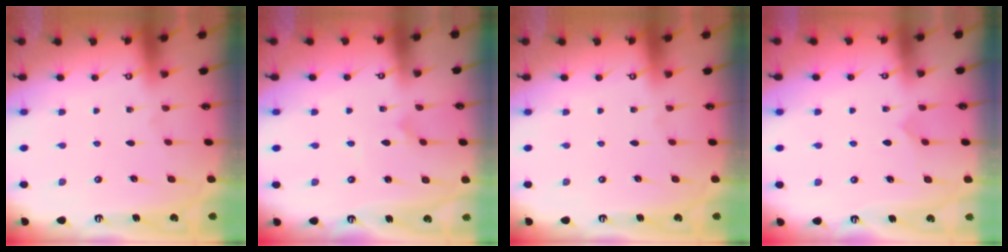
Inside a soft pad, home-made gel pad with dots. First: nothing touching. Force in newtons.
{"total": 2.1, "press": 2.1, "slide": 0.1}
{"total": 0.0}
{"total": 2.8, "press": 2.7, "slide": 0.2}